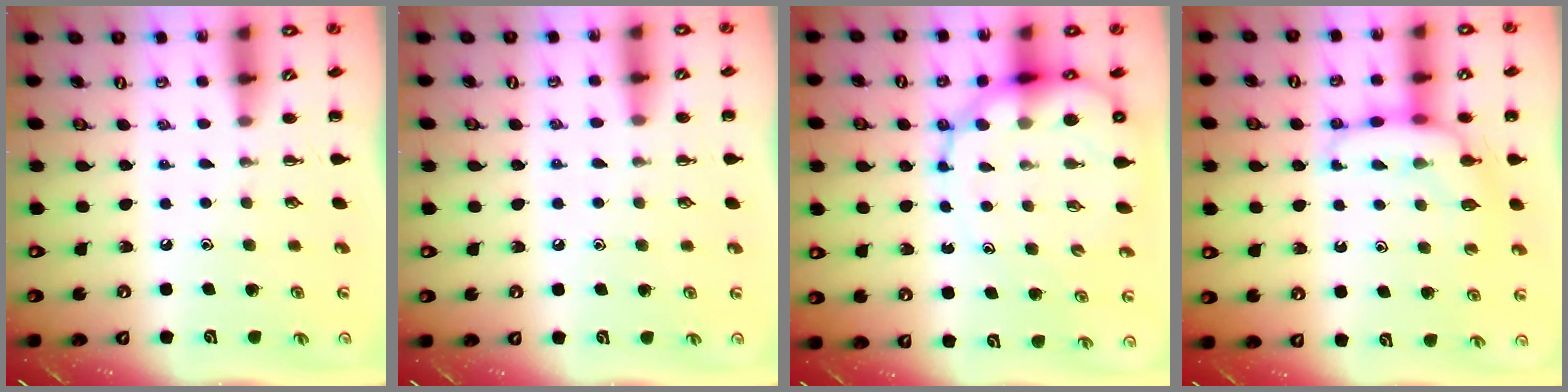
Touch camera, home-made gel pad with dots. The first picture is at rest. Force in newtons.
{"total": 7.4, "press": 6.9, "slide": 2.6}
{"total": 13.5, "press": 12.9, "slide": 3.9}
{"total": 10.2, "press": 10.1, "slide": 1.6}